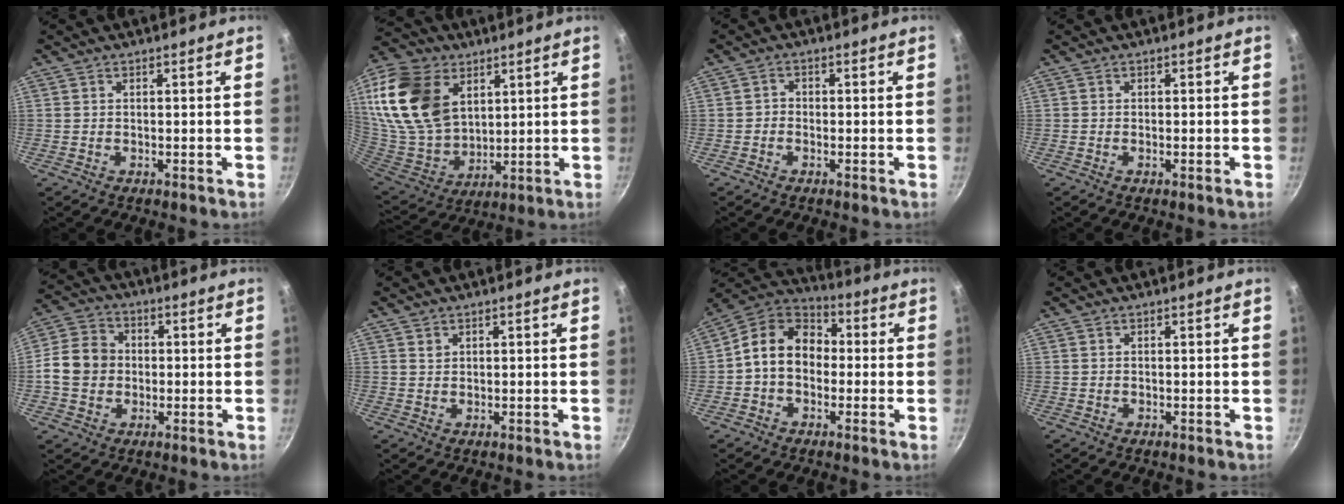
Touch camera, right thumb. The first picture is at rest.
{"total": 22.1, "force": [8.6, 14.9, 13.8], "torque": [-0.259, -0.031, 0.176]}
{"total": 1.3, "force": [-0.7, 1.0, 0.4], "torque": [-0.004, 0.007, -0.018]}
{"total": 0.9, "force": [-0.4, 0.0, 0.8], "torque": [-0.020, 0.001, -0.010]}
{"total": 9.8, "force": [-0.3, 8.3, 5.1], "torque": [-0.068, 0.015, -0.023]}
{"total": 1.0, "force": [0.6, 0.7, 0.3], "torque": [-0.002, -0.003, 0.012]}
{"total": 10.5, "force": [-0.4, 8.2, 6.5], "torque": [-0.074, 0.035, -0.029]}
{"total": 0.0}